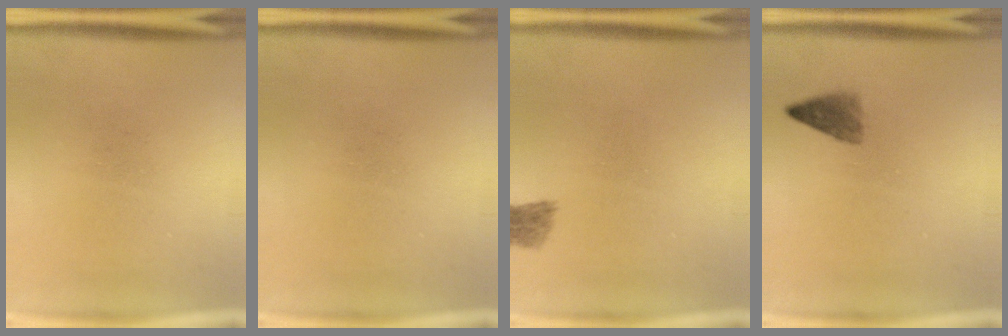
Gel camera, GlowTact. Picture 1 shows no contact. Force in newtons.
{"total": 0.0}
{"total": 1.9}
{"total": 2.4}